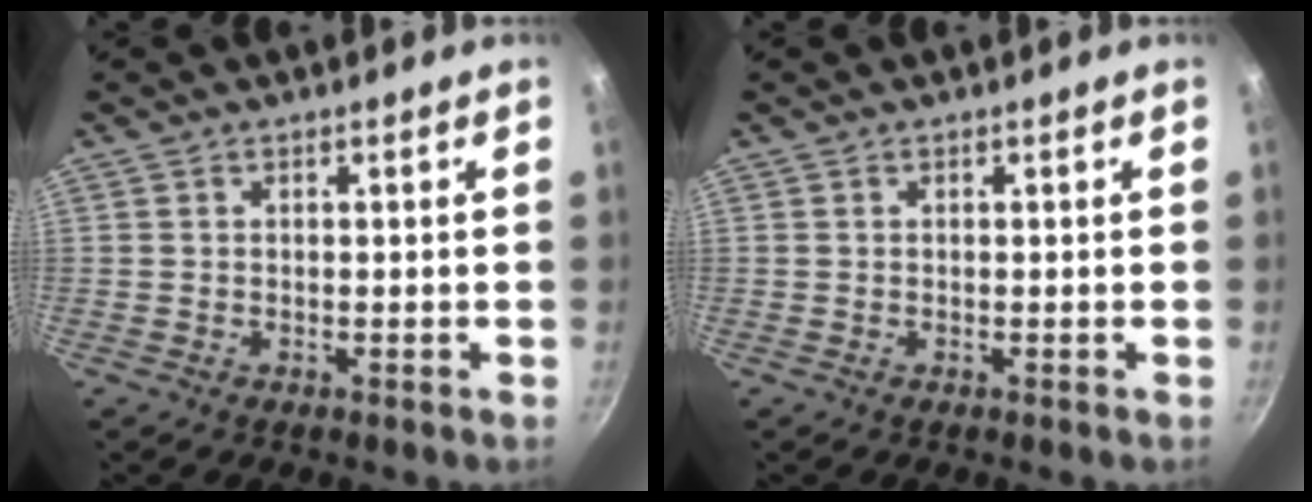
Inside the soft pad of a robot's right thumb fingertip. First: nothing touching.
{"total": 0.0}